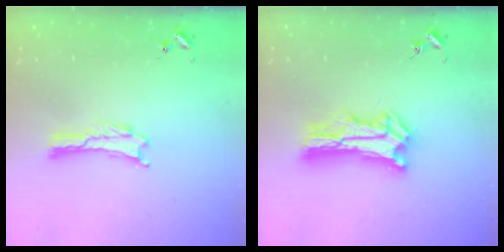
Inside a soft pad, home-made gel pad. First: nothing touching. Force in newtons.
{"total": 10.7, "press": 10.6, "slide": 1.0}